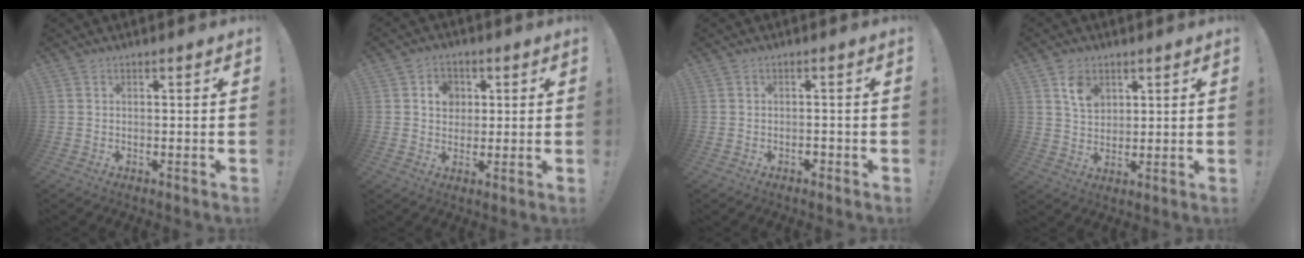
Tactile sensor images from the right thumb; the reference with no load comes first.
{"total": 6.1, "force": [1.5, 5.4, 2.6], "torque": [-0.033, 0.000, 0.027]}
{"total": 1.2, "force": [-1.0, 0.4, 0.5], "torque": [-0.009, 0.001, -0.018]}
{"total": 6.9, "force": [3.6, 4.9, 3.3], "torque": [-0.044, -0.014, 0.065]}